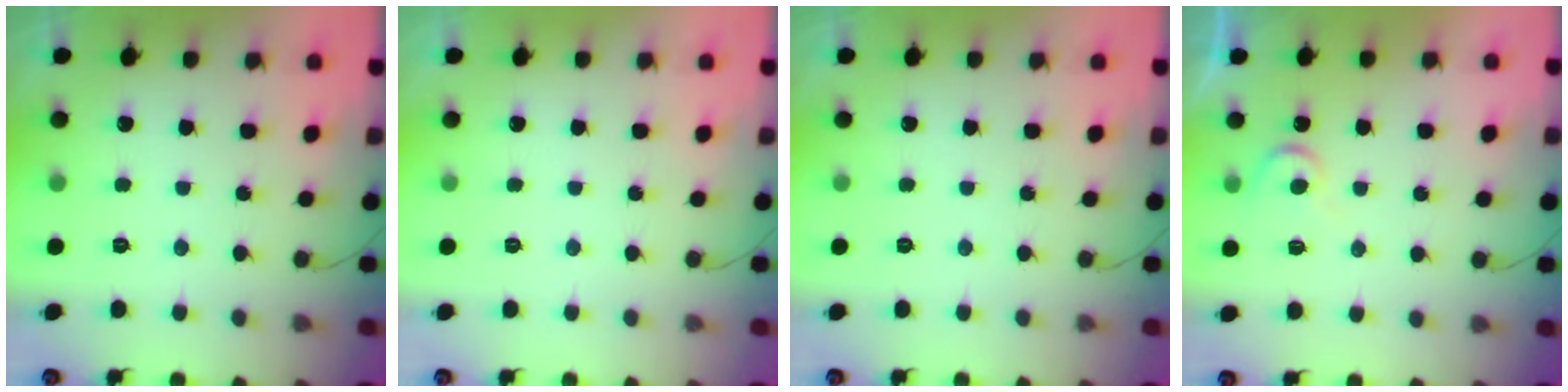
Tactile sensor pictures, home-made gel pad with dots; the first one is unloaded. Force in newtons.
{"total": 0.0}
{"total": 0.0}
{"total": 6.1, "press": 6.0, "slide": 0.6}